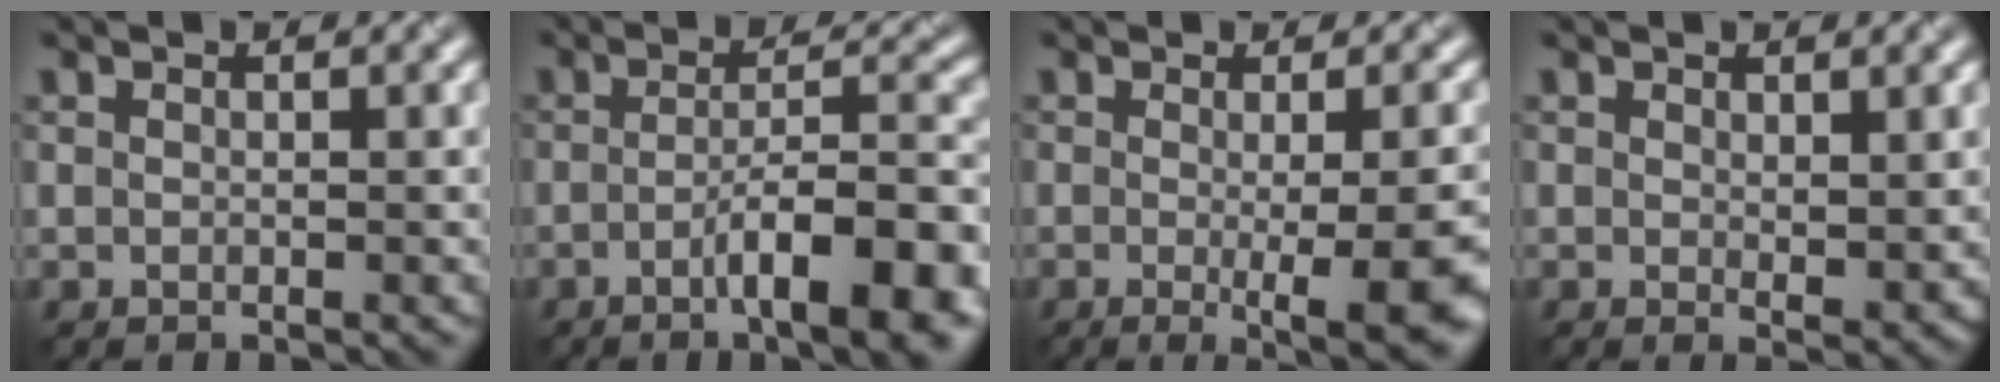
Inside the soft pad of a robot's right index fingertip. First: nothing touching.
{"total": 9.9, "force": [-3.6, 2.4, 8.9], "torque": [-0.112, 0.001, -0.056]}
{"total": 7.5, "force": [-1.7, 1.7, 7.1], "torque": [-0.081, -0.016, -0.017]}
{"total": 1.8, "force": [0.5, 0.6, 1.6], "torque": [-0.025, -0.011, 0.013]}